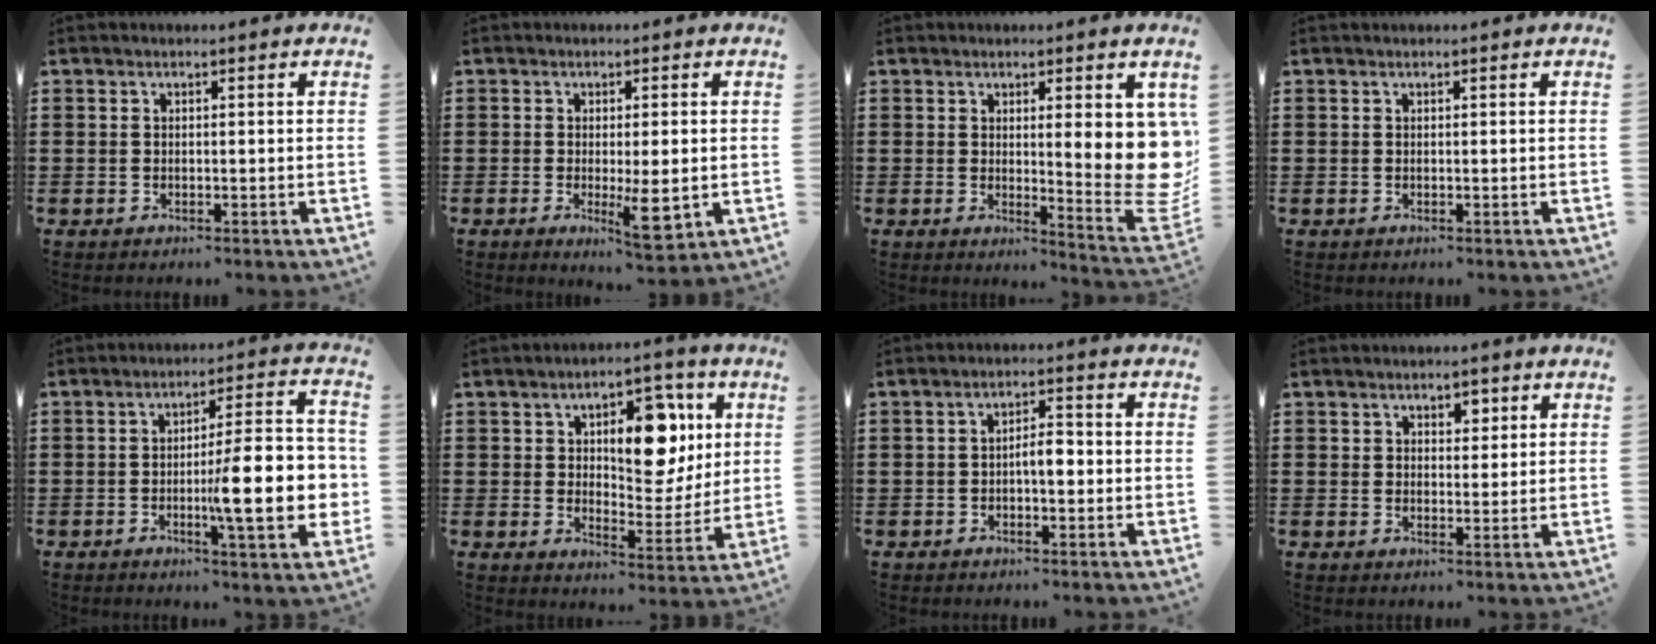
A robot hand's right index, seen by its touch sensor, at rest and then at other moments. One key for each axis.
{"total": 6.4, "fx": -0.9, "fy": 1.9, "fz": 6.0, "tx": -0.099, "ty": -0.013, "tz": -0.012}
{"total": 9.6, "fx": 2.5, "fy": 2.7, "fz": 8.9, "tx": -0.106, "ty": -0.027, "tz": 0.042}
{"total": 0.0}
{"total": 13.4, "fx": -2.3, "fy": 3.0, "fz": 12.9, "tx": -0.179, "ty": -0.008, "tz": -0.041}
{"total": 10.9, "fx": 3.9, "fy": 5.7, "fz": 8.4, "tx": -0.116, "ty": -0.005, "tz": 0.059}
{"total": 3.3, "fx": -0.6, "fy": 1.2, "fz": 3.0, "tx": -0.055, "ty": 0.007, "tz": -0.014}
{"total": 2.5, "fx": 1.8, "fy": 1.6, "fz": 0.7, "tx": -0.013, "ty": 0.006, "tz": 0.031}